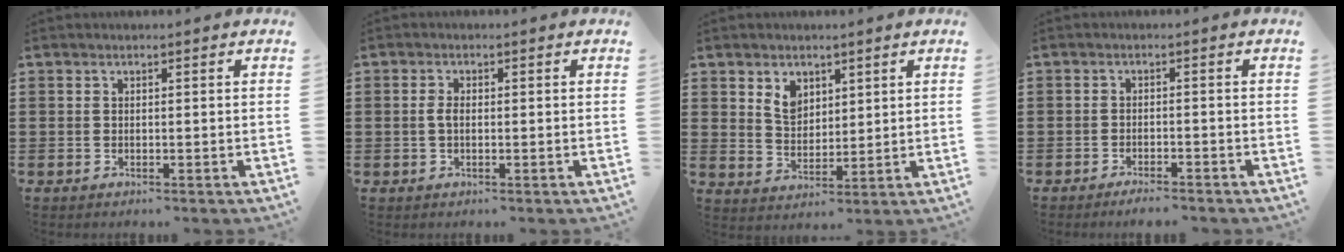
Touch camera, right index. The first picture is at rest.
{"total": 1.9, "force": [-0.1, 0.9, 1.7], "torque": [-0.041, 0.001, -0.005]}
{"total": 4.4, "force": [2.6, 3.0, 1.8], "torque": [-0.047, 0.011, 0.049]}
{"total": 1.7, "force": [-1.6, 0.1, 0.5], "torque": [-0.012, 0.001, -0.030]}